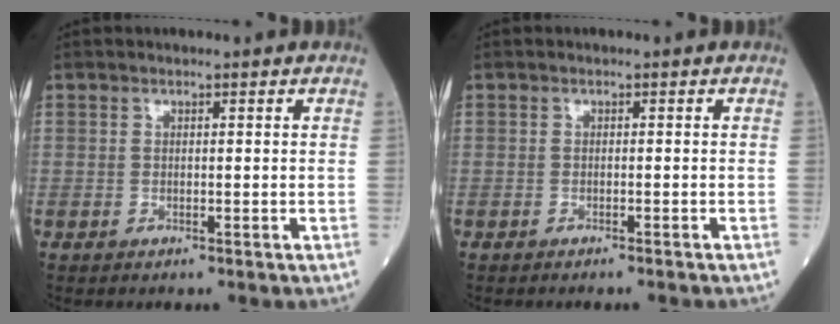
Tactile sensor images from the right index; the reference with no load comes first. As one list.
[{"total": 2.0, "force": [-1.9, -0.2, 0.8], "torque": [-0.014, 0.000, -0.023]}]